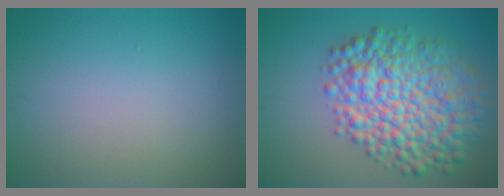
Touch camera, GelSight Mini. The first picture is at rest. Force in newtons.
{"total": 9.5, "press": 9.5, "slide": 0.3}